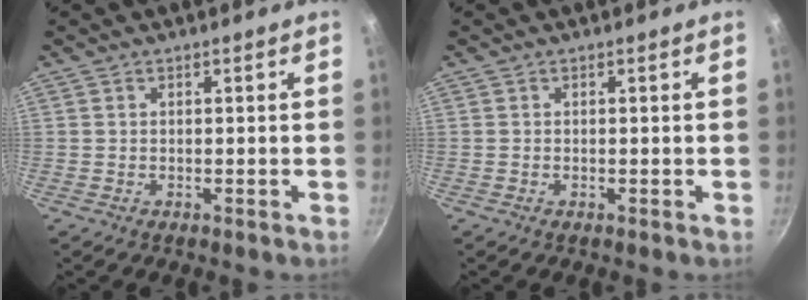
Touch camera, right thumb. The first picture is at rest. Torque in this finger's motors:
{"motor_torque": [-0.01, 0.00, -0.01, 0.00, 0.00]}